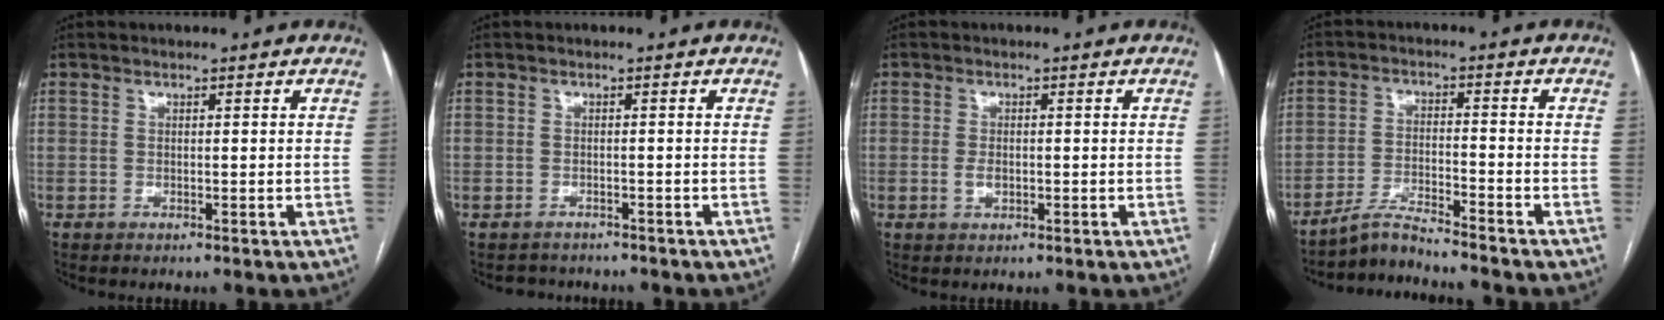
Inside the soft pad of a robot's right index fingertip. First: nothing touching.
{"total": 3.2, "force": [-2.6, 1.7, -0.4], "torque": [0.001, 0.005, -0.041]}
{"total": 1.9, "force": [-0.4, 1.1, 1.5], "torque": [-0.027, 0.002, -0.004]}
{"total": 5.6, "force": [-5.5, -0.7, 1.2], "torque": [-0.021, -0.014, -0.100]}